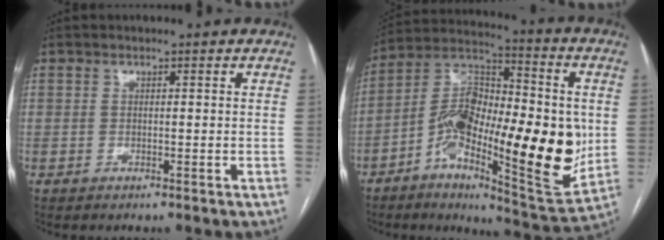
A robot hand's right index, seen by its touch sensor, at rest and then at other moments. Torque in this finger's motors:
{"motor_torque": [2.11, 0.03, 1.05, 0.21]}